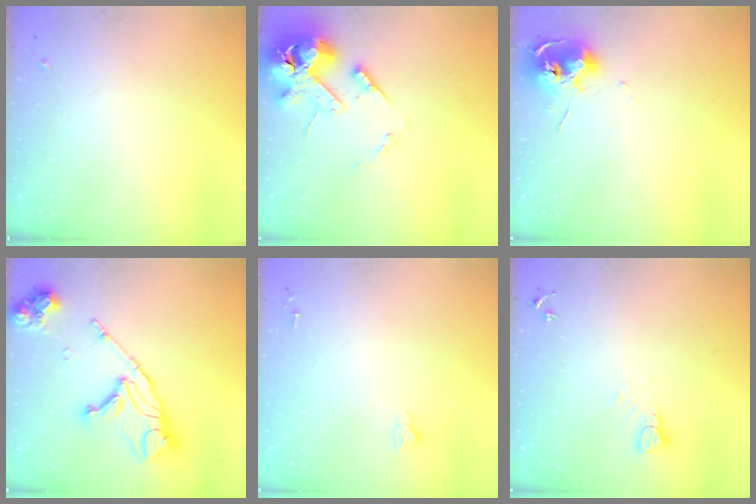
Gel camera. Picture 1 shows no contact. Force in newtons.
{"total": 15.9, "press": 15.7, "slide": 2.5}
{"total": 10.5, "press": 10.4, "slide": 1.0}
{"total": 19.5, "press": 19.4, "slide": 2.1}
{"total": 2.6, "press": 2.5, "slide": 0.3}
{"total": 3.5, "press": 3.5, "slide": 0.3}